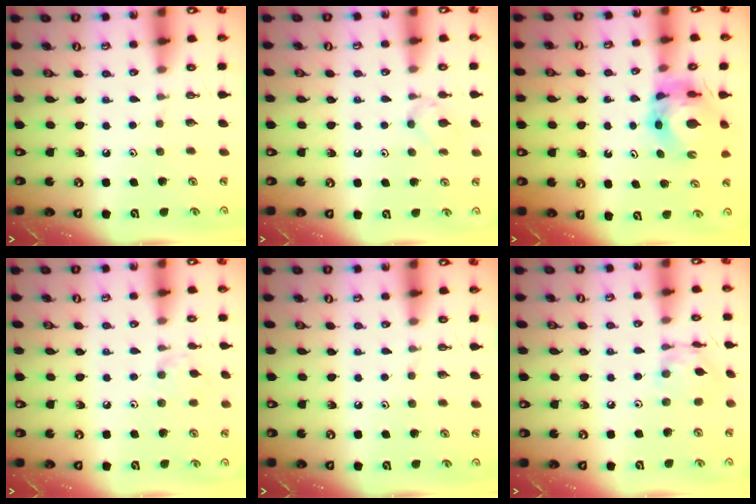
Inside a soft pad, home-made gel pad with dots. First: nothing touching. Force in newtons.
{"total": 3.5, "press": 3.5, "slide": 0.7}
{"total": 6.3, "press": 6.3, "slide": 0.6}
{"total": 5.8, "press": 5.8, "slide": 0.7}
{"total": 0.0}
{"total": 6.5, "press": 6.5, "slide": 0.4}